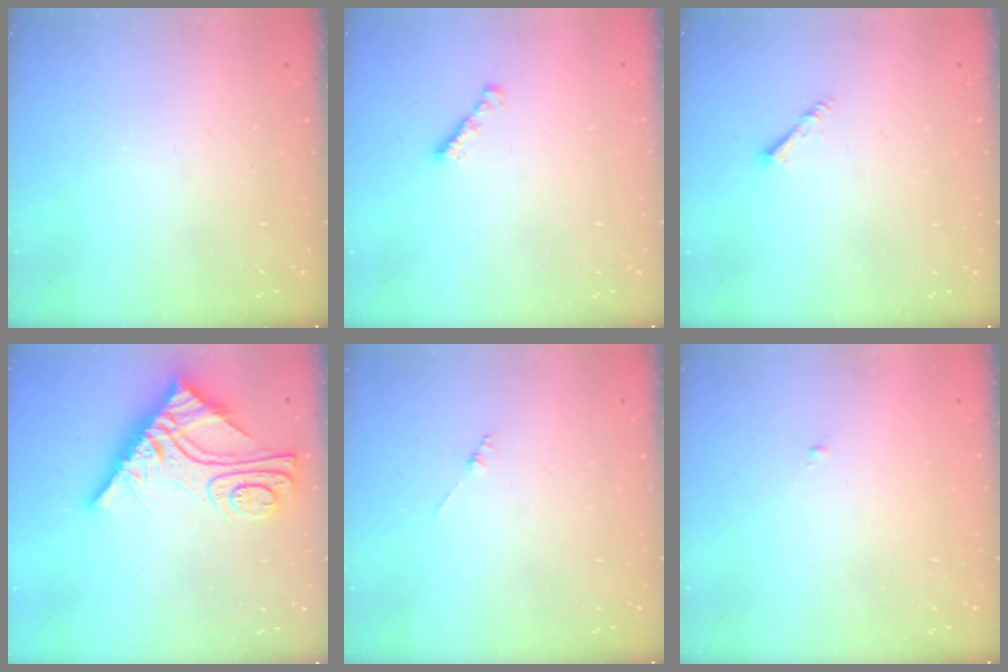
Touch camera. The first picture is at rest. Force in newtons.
{"total": 1.9, "press": 1.9, "slide": 0.5}
{"total": 1.8, "press": 1.8, "slide": 0.1}
{"total": 13.9, "press": 13.8, "slide": 1.4}
{"total": 1.3, "press": 1.3, "slide": 0.3}
{"total": 0.6, "press": 0.6, "slide": 0.2}